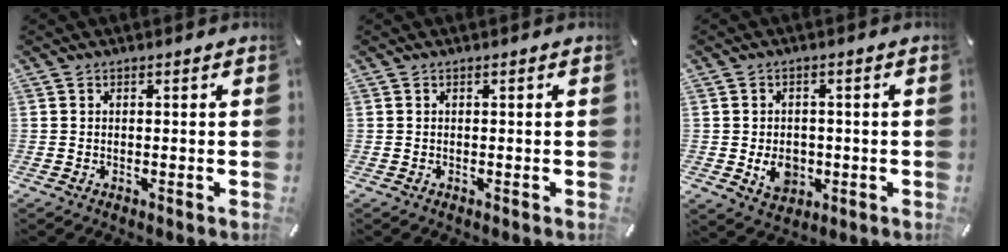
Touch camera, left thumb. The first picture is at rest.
{"total": 0.0}
{"total": 6.6, "force": [-1.1, 5.3, 3.7], "torque": [-0.062, 0.002, -0.018]}